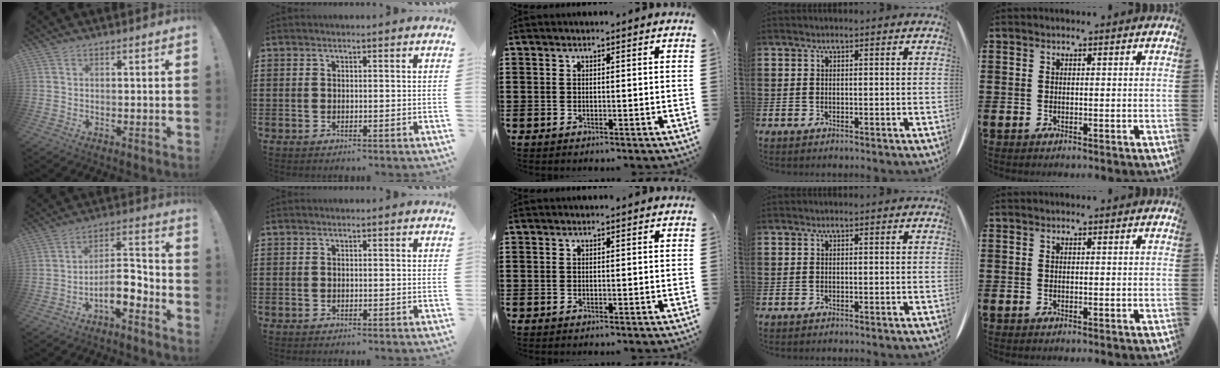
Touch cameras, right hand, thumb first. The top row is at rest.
{"thumb": {"total": 9.0, "force": [-5.7, 3.2, 6.2], "torque": [-0.097, 0.023, -0.100]}}